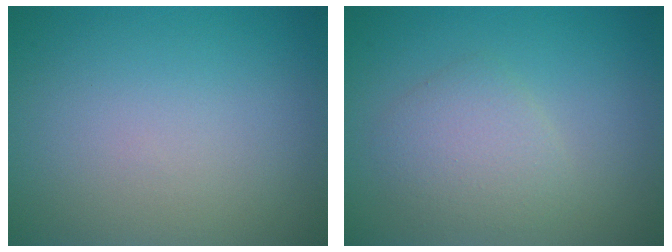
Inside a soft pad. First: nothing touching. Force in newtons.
{"total": 2.8, "press": 2.8, "slide": 0.1}